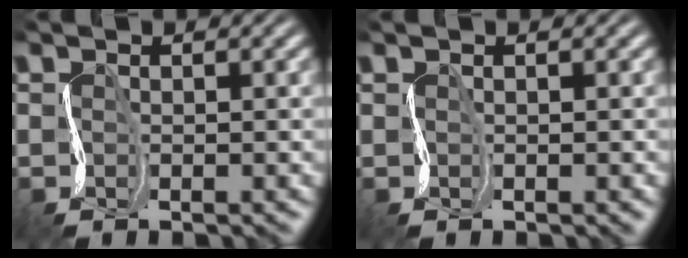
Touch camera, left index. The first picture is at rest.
{"total": 0.7, "force": [0.3, 0.3, 0.6], "torque": [0.000, 0.004, 0.008]}